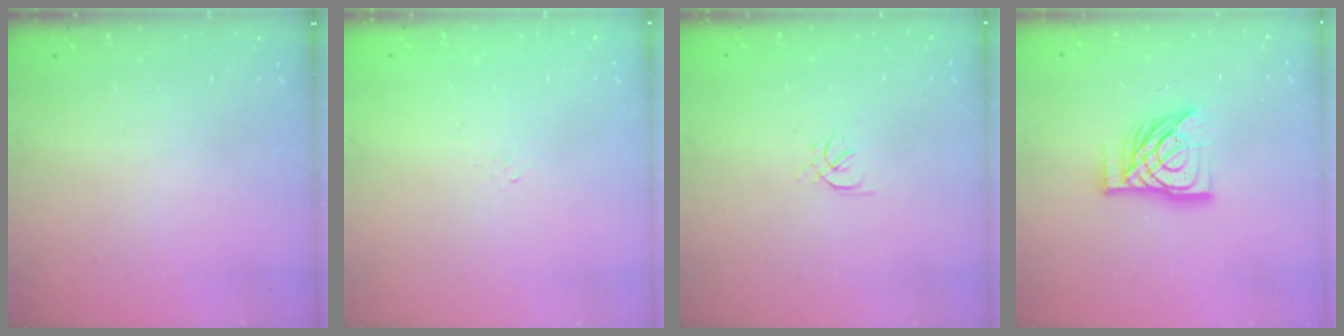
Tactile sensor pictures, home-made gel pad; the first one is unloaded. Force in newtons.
{"total": 1.2, "press": 1.2, "slide": 0.4}
{"total": 1.5, "press": 1.4, "slide": 0.6}
{"total": 14.7, "press": 14.7, "slide": 1.6}